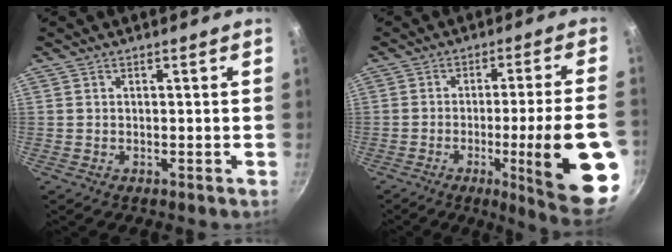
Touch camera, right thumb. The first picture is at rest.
{"total": 19.1, "force": [-5.5, 1.8, 18.2], "torque": [-0.242, 0.014, -0.068]}